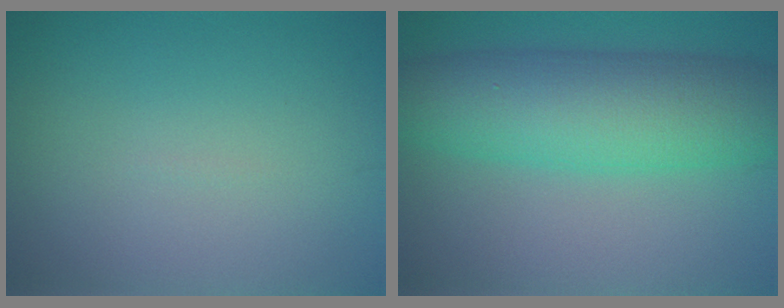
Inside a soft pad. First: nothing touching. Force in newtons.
{"total": 9.7, "press": 9.7, "slide": 0.3}